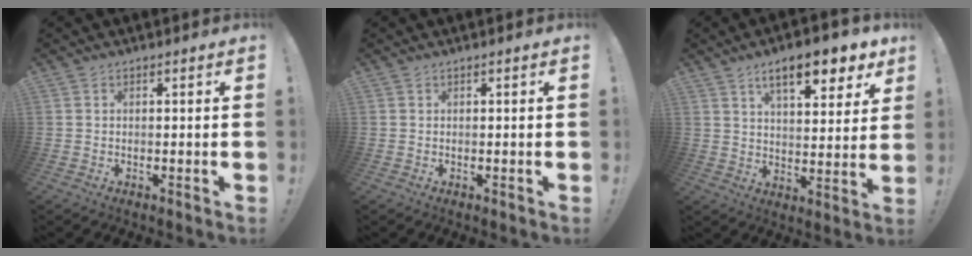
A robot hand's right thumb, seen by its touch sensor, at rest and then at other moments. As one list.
[{"total": 0.0}, {"total": 13.1, "force": [7.9, 4.3, 9.5], "torque": [-0.136, -0.041, 0.126]}]